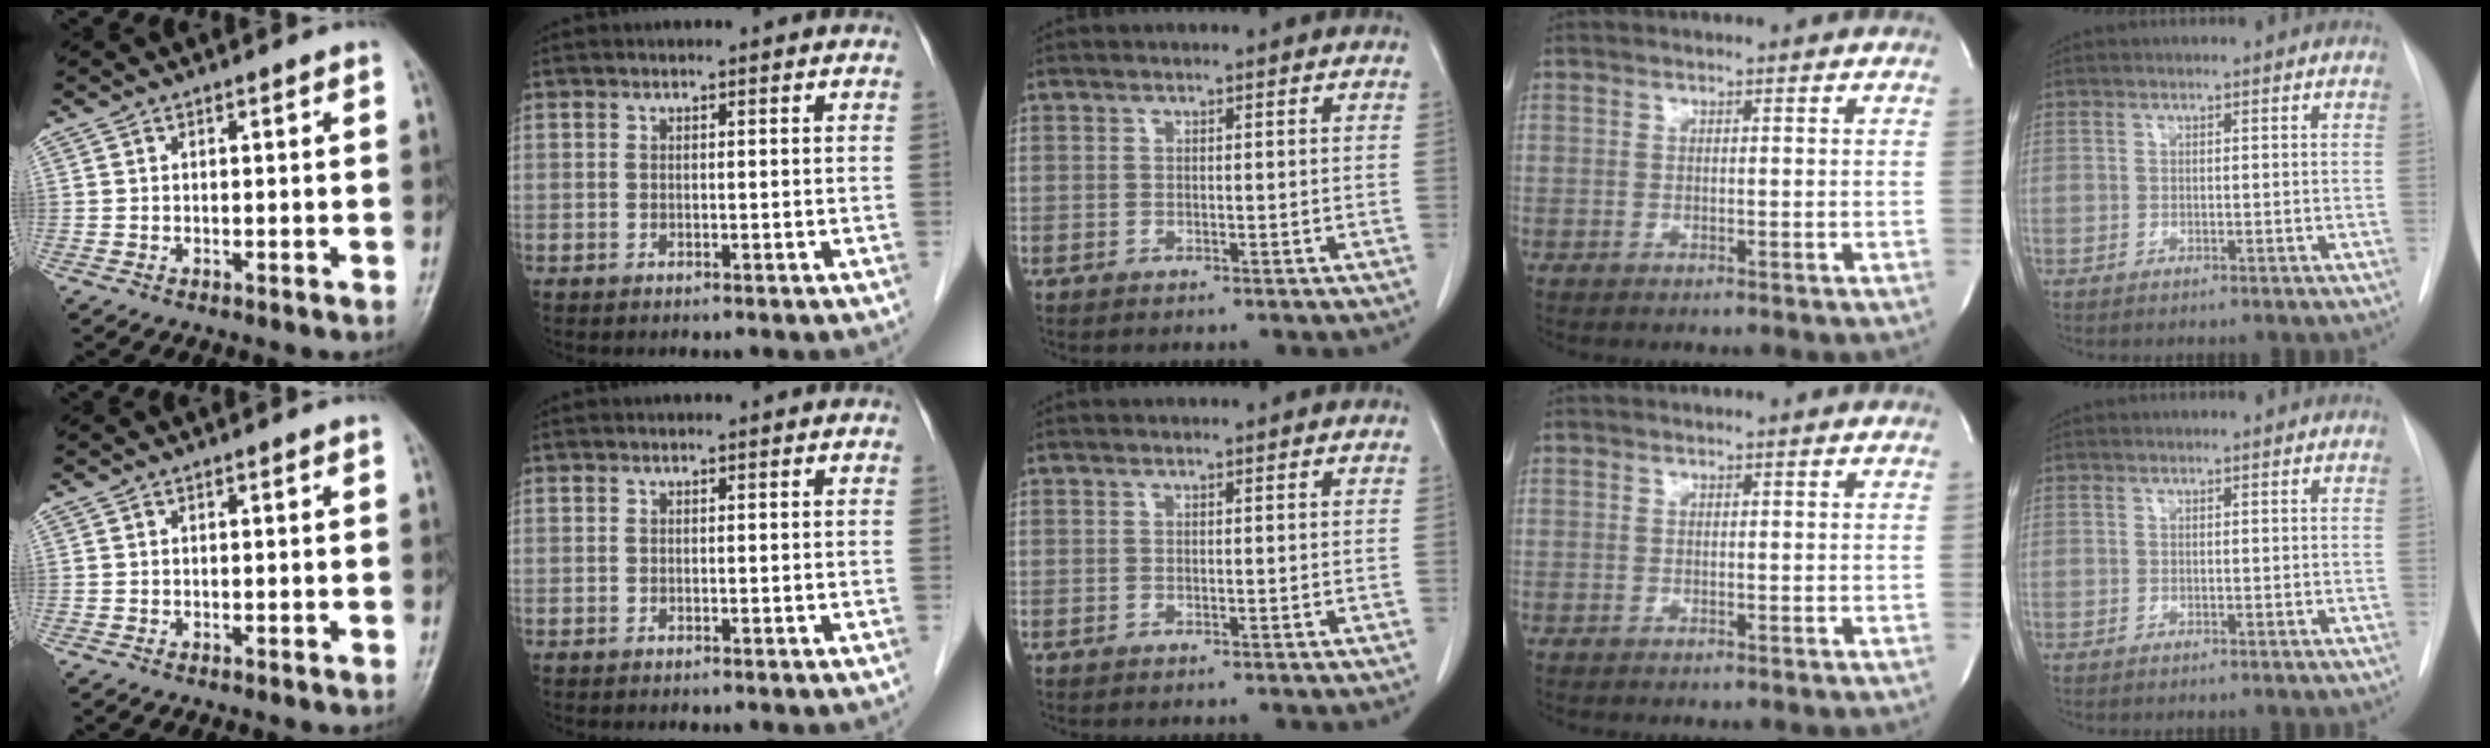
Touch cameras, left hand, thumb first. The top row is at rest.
{}